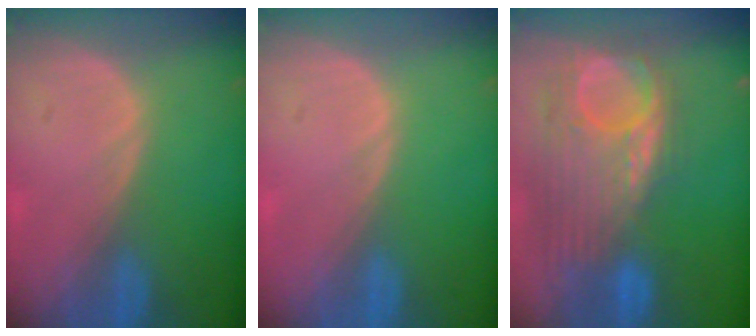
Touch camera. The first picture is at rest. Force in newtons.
{"total": 0.0}
{"total": 11.9, "press": 10.4, "slide": 5.8}